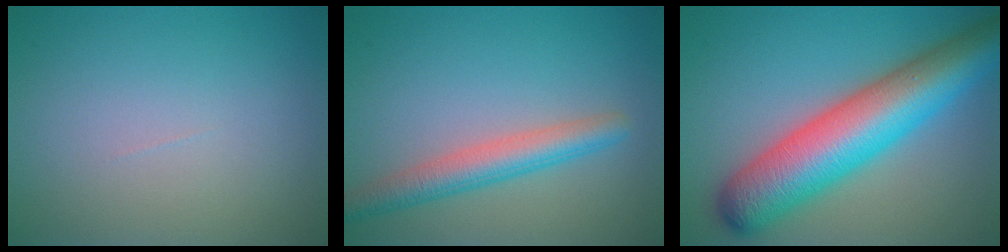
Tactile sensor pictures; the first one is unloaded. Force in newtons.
{"total": 3.9, "press": 3.9, "slide": 0.1}
{"total": 11.2, "press": 11.2, "slide": 0.4}